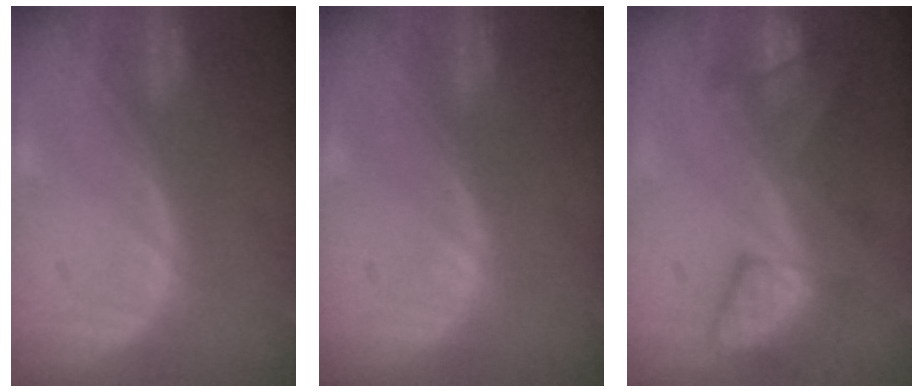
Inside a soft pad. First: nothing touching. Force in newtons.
{"total": 0.0}
{"total": 8.0, "press": 7.8, "slide": 1.8}